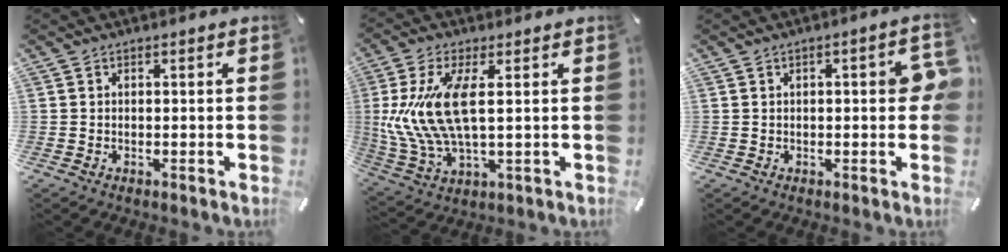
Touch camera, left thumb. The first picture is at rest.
{"total": 14.2, "force": [2.4, 5.7, 12.8], "torque": [-0.292, -0.021, 0.039]}
{"total": 6.1, "force": [0.4, 2.3, 5.6], "torque": [-0.075, 0.001, 0.003]}